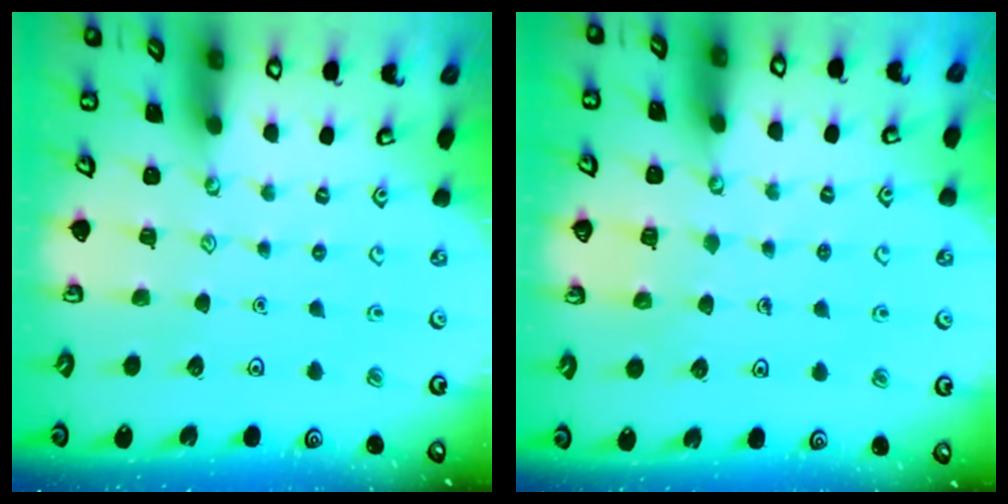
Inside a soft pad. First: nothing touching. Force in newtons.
{"total": 3.9, "press": 3.8, "slide": 0.3}